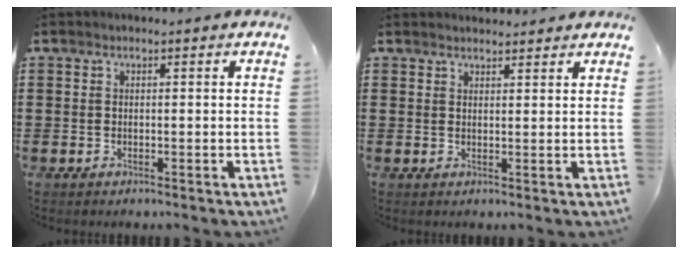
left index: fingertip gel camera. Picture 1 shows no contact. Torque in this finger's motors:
{"motor_torque": [0.13, -0.07, 0.05, -0.01]}